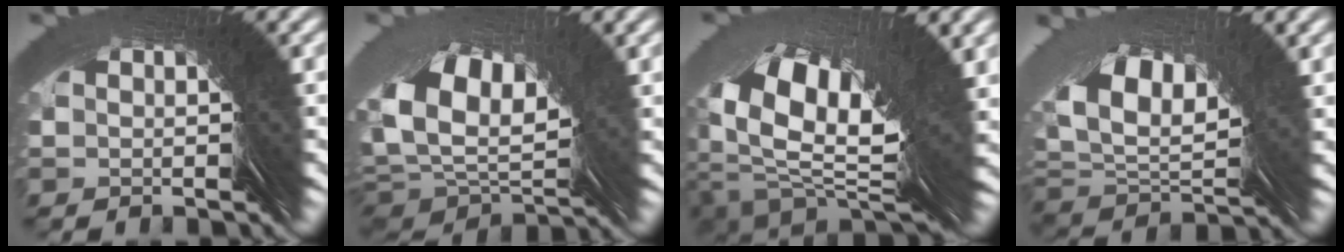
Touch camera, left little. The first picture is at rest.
{"total": 6.0, "force": [1.2, 3.5, 4.7], "torque": [-0.084, 0.003, 0.016]}
{"total": 10.9, "force": [-1.8, 6.2, 8.8], "torque": [-0.143, -0.017, -0.017]}
{"total": 4.8, "force": [2.6, 1.9, 3.5], "torque": [-0.068, 0.019, 0.035]}